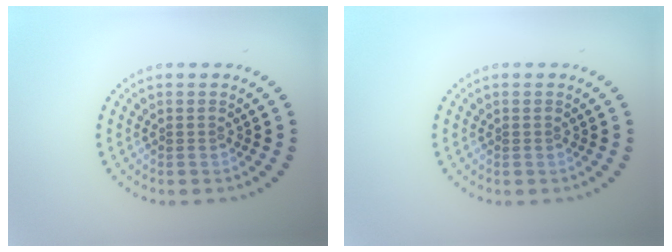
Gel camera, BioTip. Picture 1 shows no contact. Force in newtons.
{"total": 0.0}